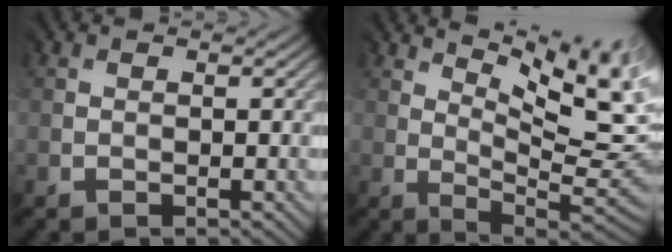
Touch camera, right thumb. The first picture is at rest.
{"total": 13.8, "force": [6.2, 4.2, 11.6], "torque": [-0.175, 0.025, 0.101]}